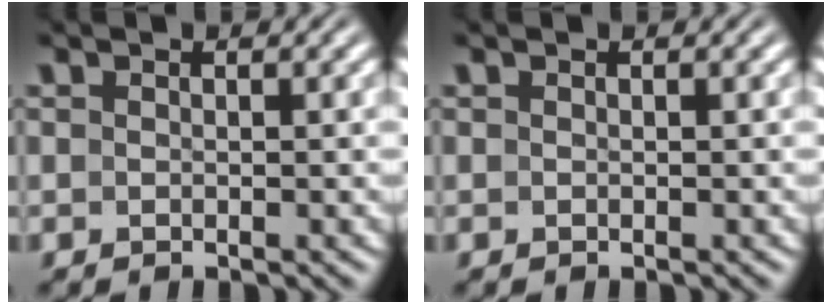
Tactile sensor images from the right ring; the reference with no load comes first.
{"total": 0.0}